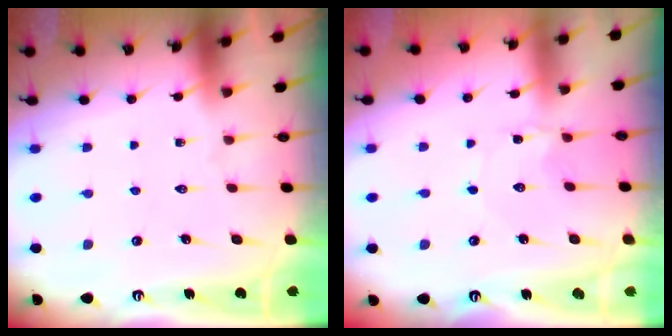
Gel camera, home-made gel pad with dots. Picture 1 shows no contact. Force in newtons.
{"total": 0.8, "press": 0.8, "slide": 0.1}